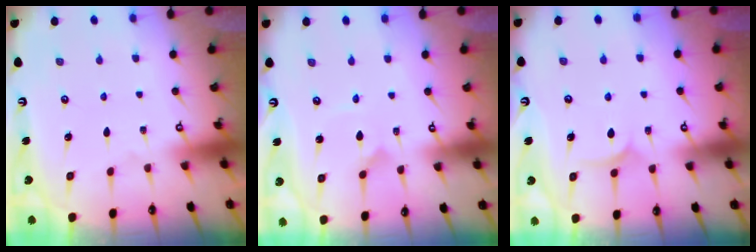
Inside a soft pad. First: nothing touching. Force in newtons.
{"total": 1.6, "press": 1.6, "slide": 0.1}
{"total": 6.5, "press": 6.5, "slide": 0.3}